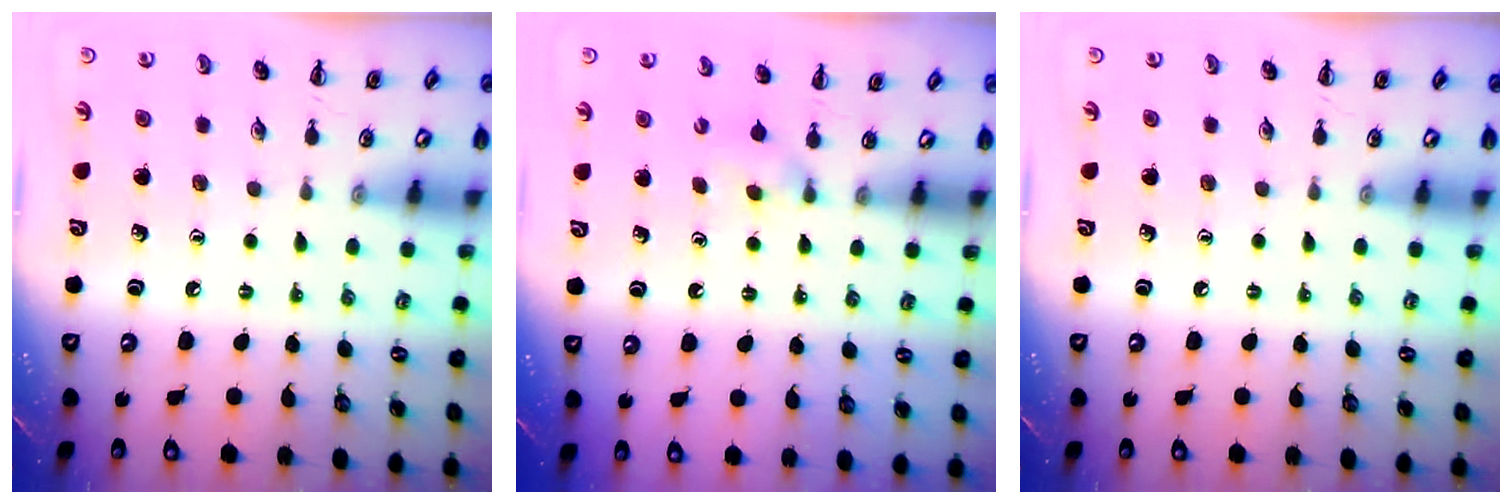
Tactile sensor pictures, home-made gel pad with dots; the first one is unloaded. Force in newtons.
{"total": 2.4, "press": 2.1, "slide": 1.0}
{"total": 0.0}